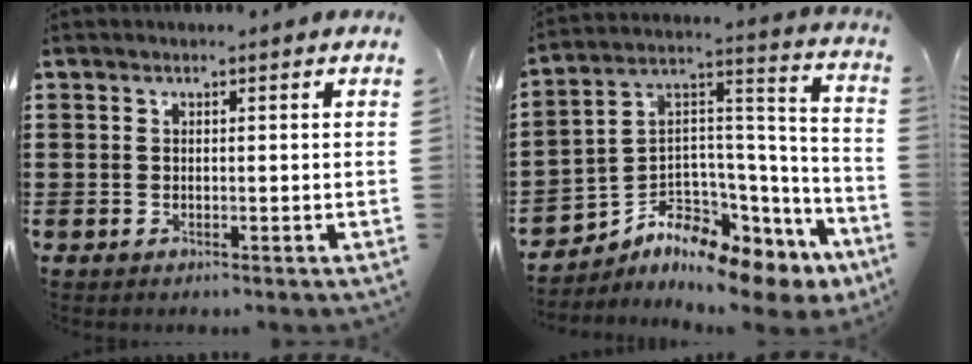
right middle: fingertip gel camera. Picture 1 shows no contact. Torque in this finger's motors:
{"motor_torque": [1.98, -0.16, 0.30, 0.12]}